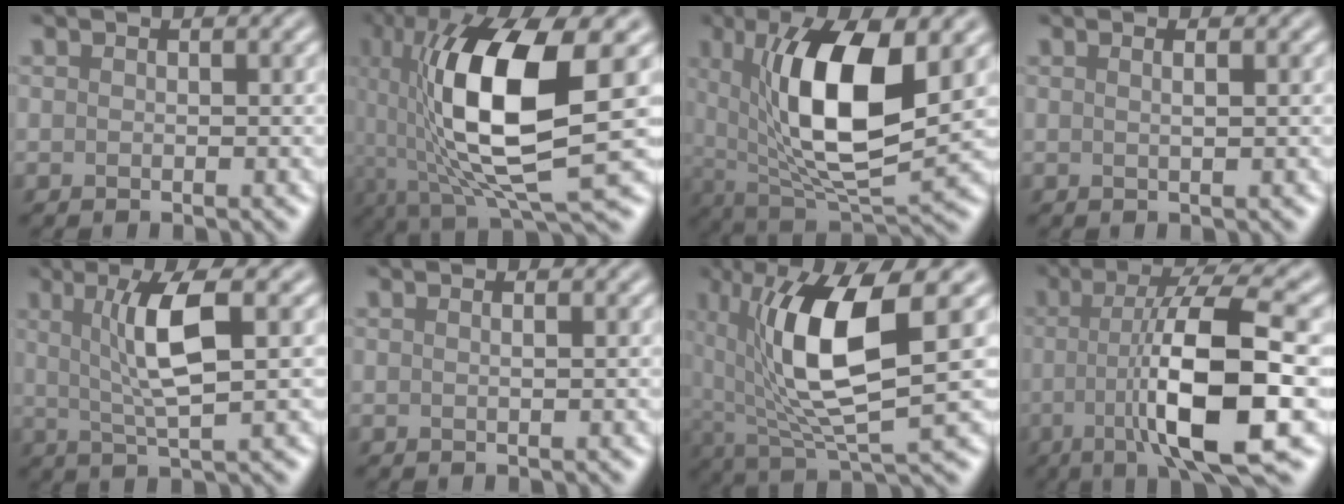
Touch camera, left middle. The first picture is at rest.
{"total": 12.4, "force": [0.7, 3.9, 11.8], "torque": [-0.217, -0.004, 0.019]}
{"total": 11.3, "force": [2.2, 4.3, 10.2], "torque": [-0.179, -0.008, 0.041]}
{"total": 1.7, "force": [0.6, 0.8, 1.4], "torque": [-0.005, -0.001, -0.009]}
{"total": 5.5, "force": [1.1, 1.0, 5.3], "torque": [-0.100, 0.003, 0.025]}
{"total": 1.1, "force": [0.4, 0.5, 0.9], "torque": [-0.002, -0.002, -0.005]}
{"total": 10.3, "force": [1.7, 3.2, 9.7], "torque": [-0.178, -0.005, 0.037]}
{"total": 11.1, "force": [-1.6, 2.3, 10.7], "torque": [-0.160, 0.004, -0.031]}